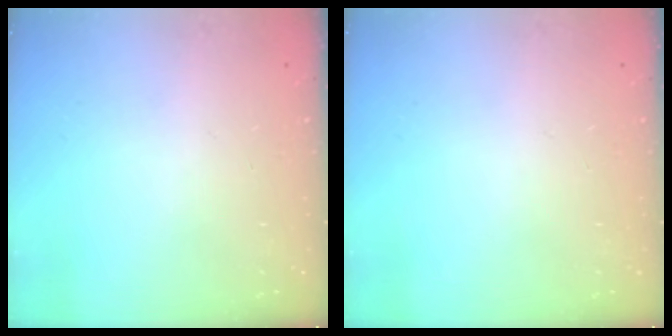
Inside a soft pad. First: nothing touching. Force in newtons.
{"total": 0.0}